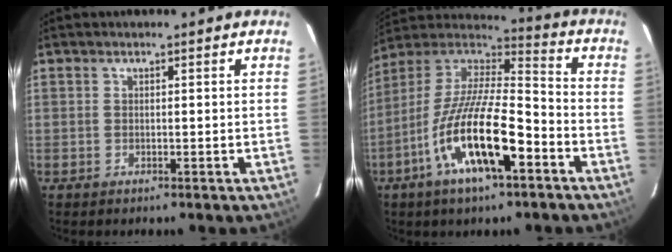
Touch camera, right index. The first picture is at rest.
{"total": 19.4, "force": [-8.6, 5.6, 16.4], "torque": [-0.308, -0.021, -0.165]}